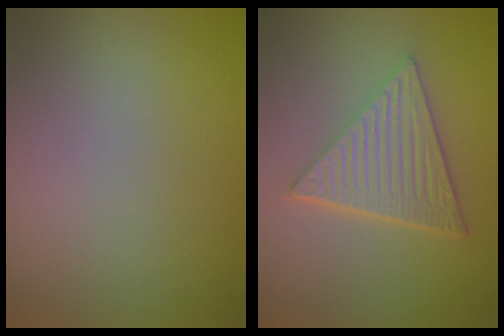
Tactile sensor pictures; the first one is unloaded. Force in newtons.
{"total": 6.9, "press": 4.5, "slide": 5.3}